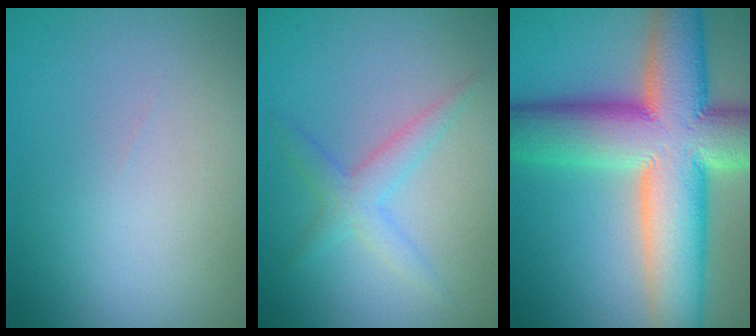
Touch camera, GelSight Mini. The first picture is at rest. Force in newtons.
{"total": 2.3, "press": 2.3, "slide": 0.2}
{"total": 15.0, "press": 15.0, "slide": 0.8}